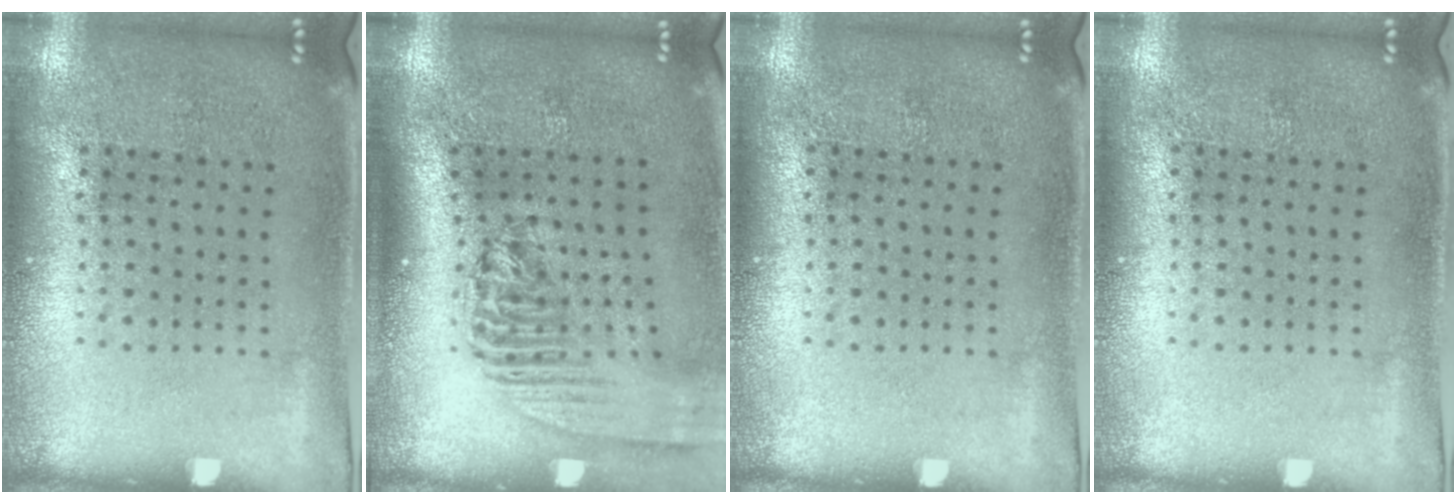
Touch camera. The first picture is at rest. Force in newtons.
{"total": 2.1, "press": 1.7, "slide": 1.3}
{"total": 0.0}
{"total": 0.0}